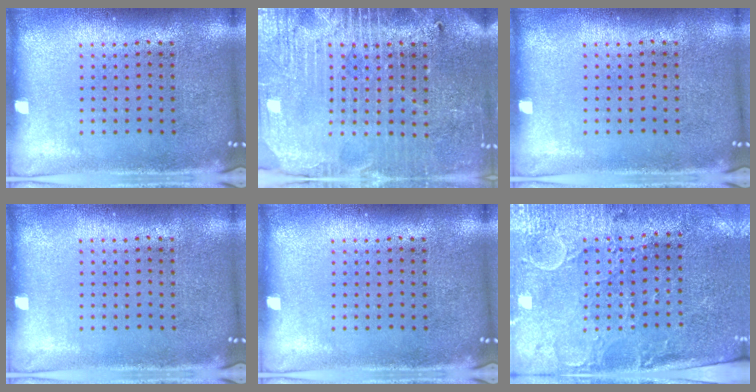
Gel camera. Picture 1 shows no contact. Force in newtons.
{"total": 3.8, "press": 3.6, "slide": 1.3}
{"total": 0.0}
{"total": 0.0}
{"total": 0.0}
{"total": 3.0, "press": 2.7, "slide": 1.3}